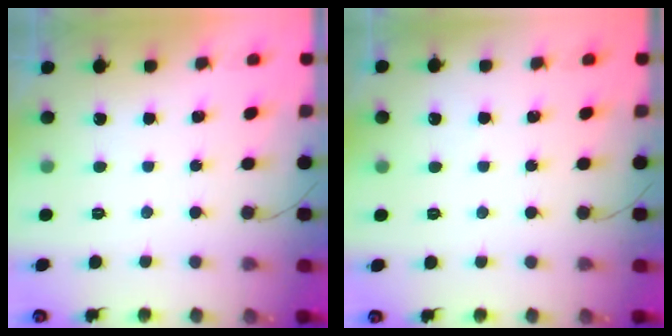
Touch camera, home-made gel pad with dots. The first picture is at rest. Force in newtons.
{"total": 1.1, "press": 1.1, "slide": 0.2}